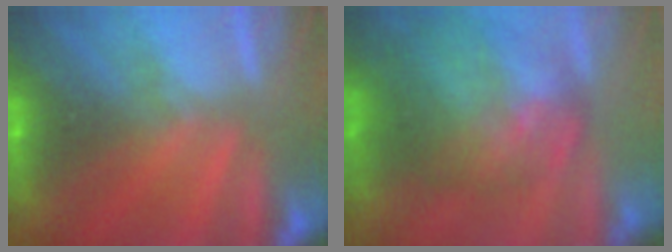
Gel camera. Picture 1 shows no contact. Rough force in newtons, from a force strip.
{"total": 7.5}